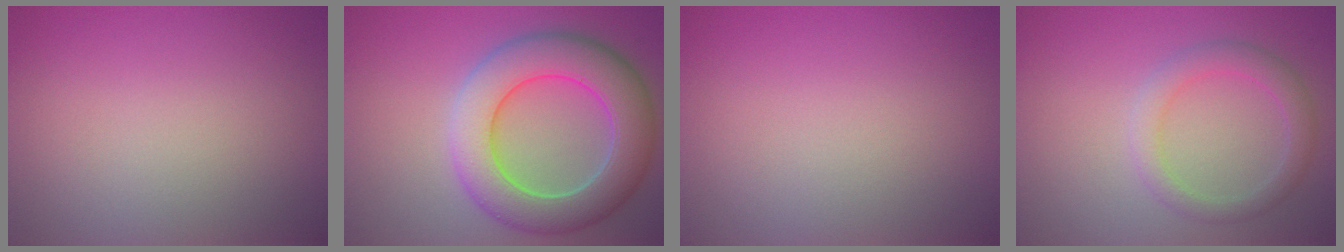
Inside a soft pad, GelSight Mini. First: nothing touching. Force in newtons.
{"total": 8.9, "press": 8.9, "slide": 0.4}
{"total": 0.0}
{"total": 2.8, "press": 2.8, "slide": 0.1}